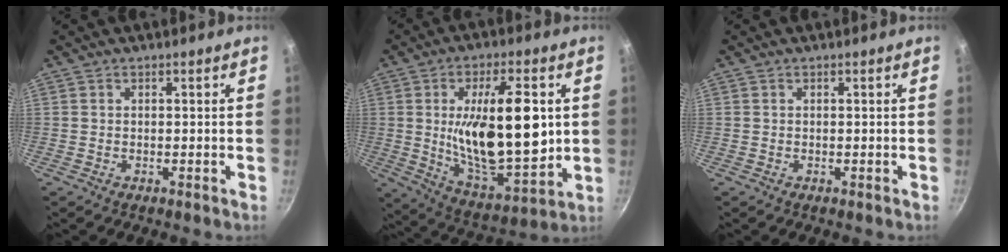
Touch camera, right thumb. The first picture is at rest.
{"total": 21.8, "force": [2.3, 9.0, 19.7], "torque": [-0.310, -0.027, 0.048]}
{"total": 0.0}